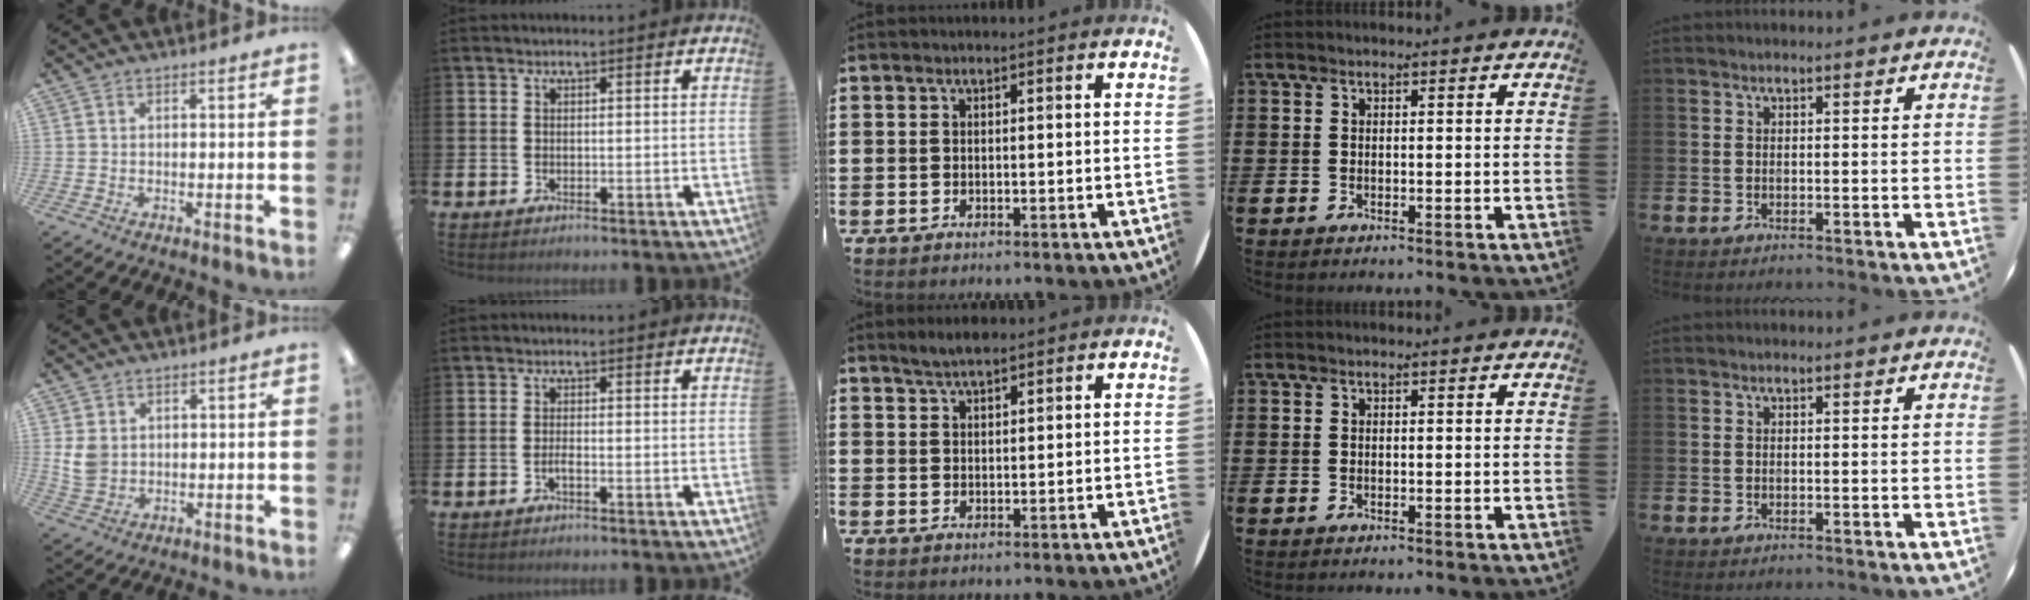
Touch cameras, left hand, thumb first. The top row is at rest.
{"thumb": {"total": 5.1, "force": [1.5, 4.1, 2.6], "torque": [-0.052, 0.002, 0.029]}, "index": {"total": 1.0, "force": [-0.6, 0.1, 0.8], "torque": [-0.021, -0.002, -0.009]}, "middle": {"total": 2.6, "force": [2.4, 0.4, 0.8], "torque": [-0.019, 0.003, 0.045]}}